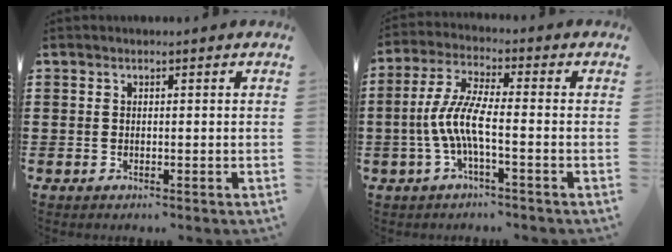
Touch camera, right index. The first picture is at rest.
{"total": 7.1, "force": [-2.3, 1.3, 6.6], "torque": [-0.163, -0.016, -0.054]}